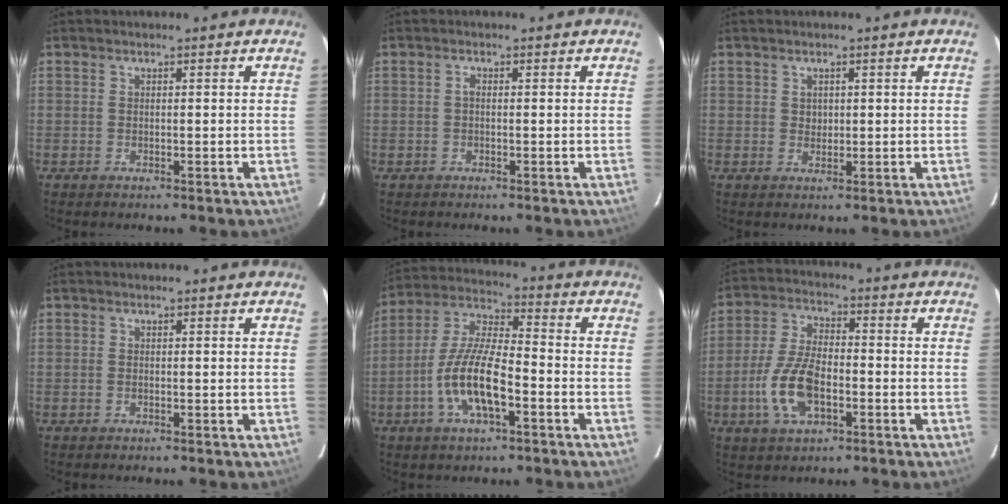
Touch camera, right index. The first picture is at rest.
{"total": 0.7, "force": [-0.2, 0.4, 0.5], "torque": [-0.010, 0.006, -0.005]}
{"total": 1.3, "force": [0.3, 1.3, 0.3], "torque": [0.000, 0.003, 0.005]}
{"total": 0.0}
{"total": 12.8, "force": [-4.7, 4.0, 11.2], "torque": [-0.234, -0.003, -0.089]}
{"total": 11.3, "force": [-3.7, 5.5, 9.2], "torque": [-0.197, 0.002, -0.068]}